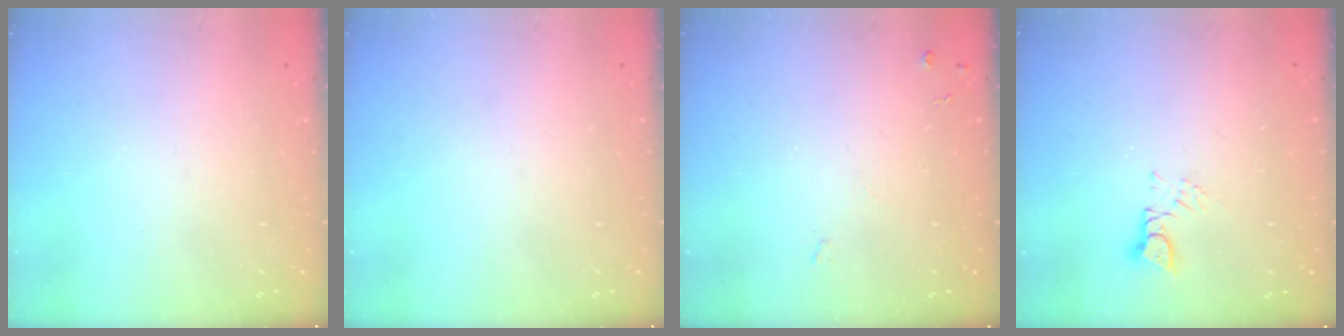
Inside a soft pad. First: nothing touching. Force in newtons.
{"total": 0.0}
{"total": 4.2, "press": 4.1, "slide": 0.7}
{"total": 3.1, "press": 3.1, "slide": 0.3}